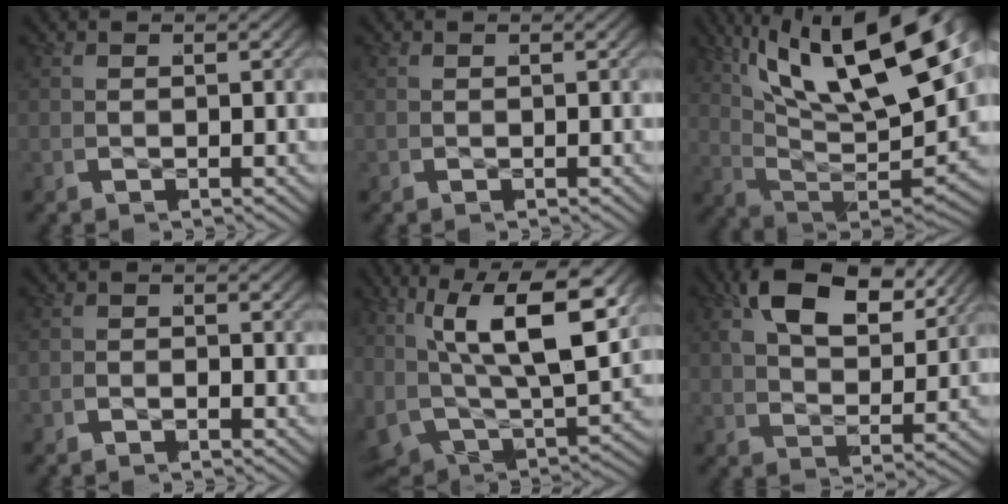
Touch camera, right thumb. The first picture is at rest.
{"total": 0.0}
{"total": 16.3, "force": [3.7, 8.2, 13.6], "torque": [-0.231, -0.022, 0.067]}
{"total": 0.9, "force": [-0.8, -0.1, -0.4], "torque": [0.006, 0.002, -0.021]}
{"total": 12.0, "force": [2.9, 6.7, 9.6], "torque": [-0.211, -0.032, 0.056]}
{"total": 6.8, "force": [4.3, 2.4, 4.7], "torque": [-0.081, 0.010, 0.069]}